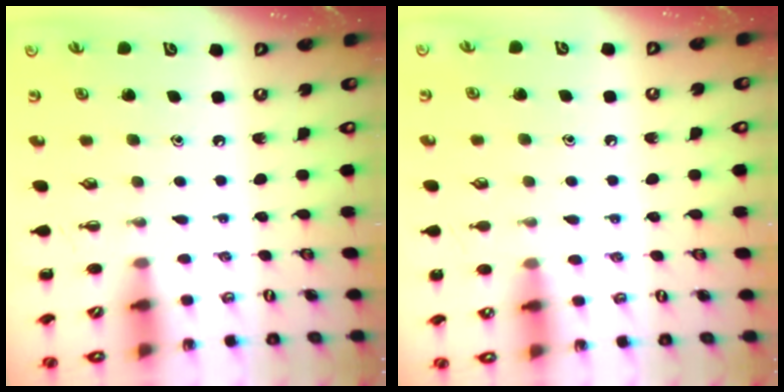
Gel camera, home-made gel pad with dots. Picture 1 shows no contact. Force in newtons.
{"total": 6.8, "press": 6.4, "slide": 2.3}